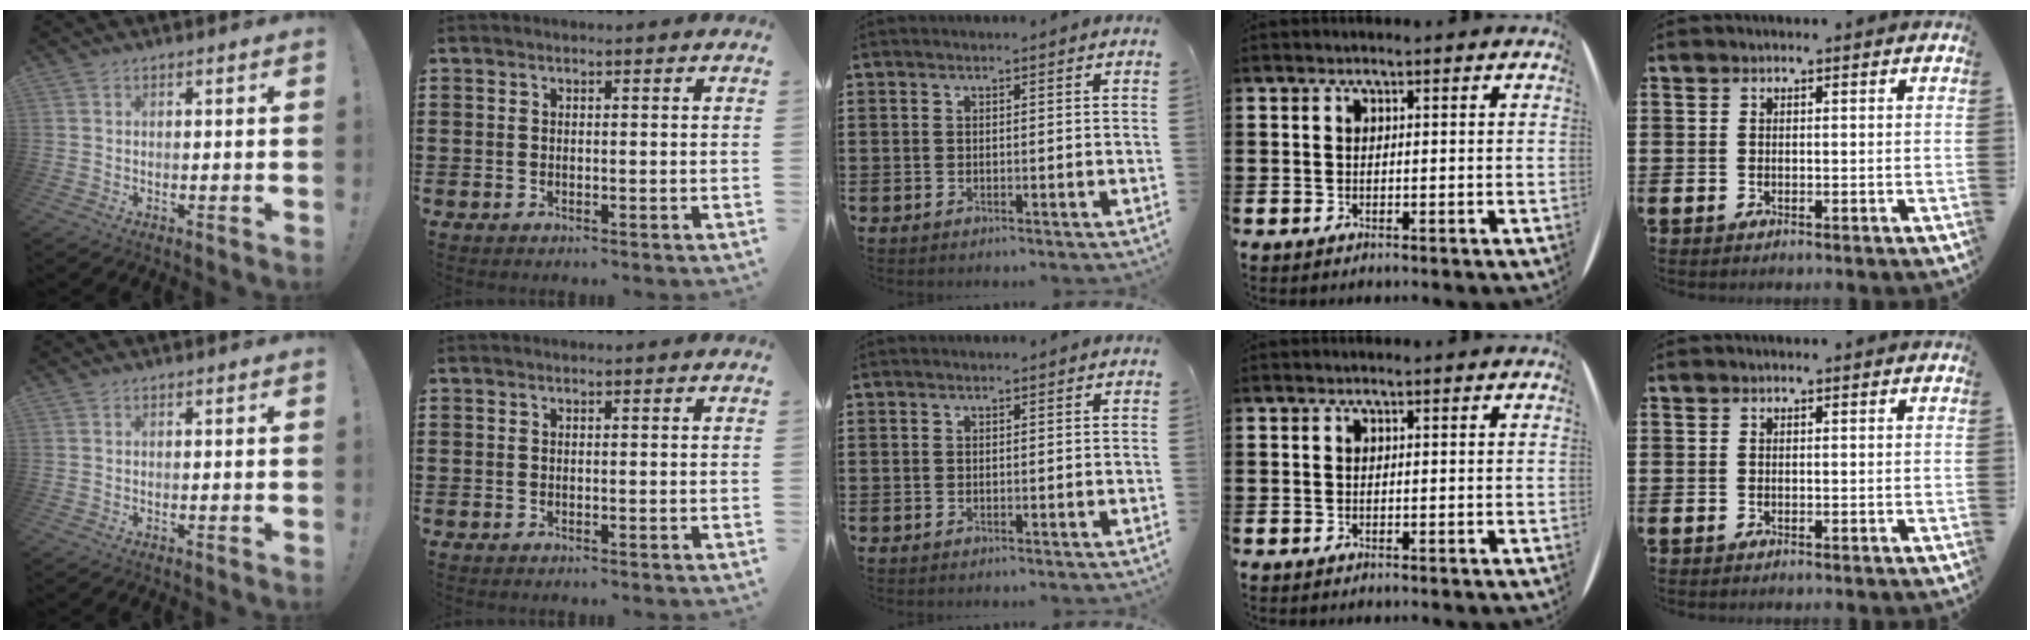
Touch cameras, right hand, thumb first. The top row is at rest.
{}